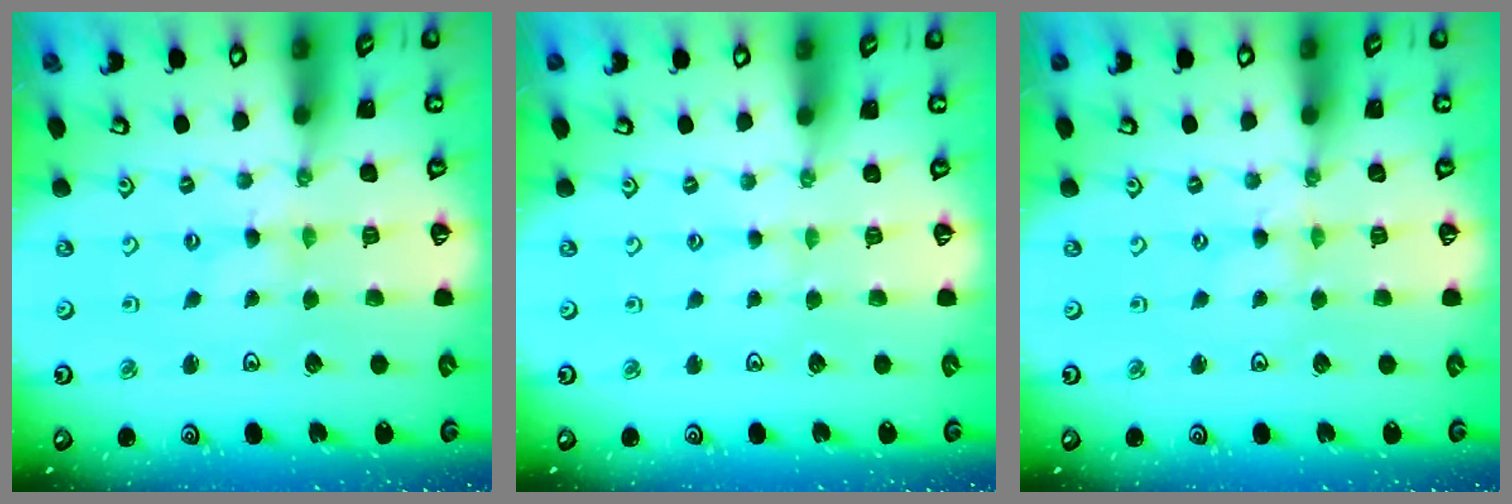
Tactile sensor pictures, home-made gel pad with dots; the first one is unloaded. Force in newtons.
{"total": 0.9, "press": 0.9, "slide": 0.2}
{"total": 0.0}